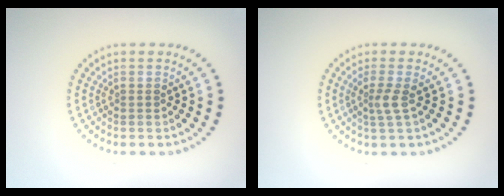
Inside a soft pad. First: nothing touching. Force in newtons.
{"total": 1.8, "press": 1.3, "slide": 1.3}